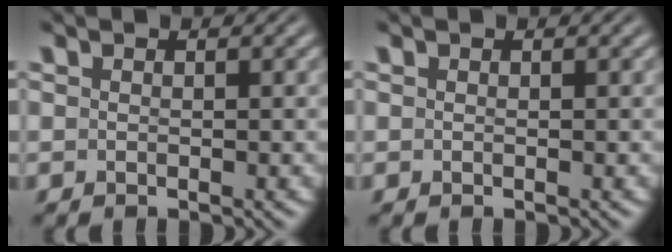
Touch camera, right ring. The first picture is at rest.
{"total": 0.0}